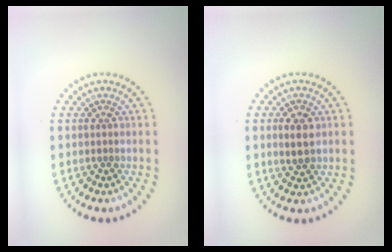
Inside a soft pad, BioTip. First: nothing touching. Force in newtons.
{"total": 2.4, "press": 2.3, "slide": 0.6}